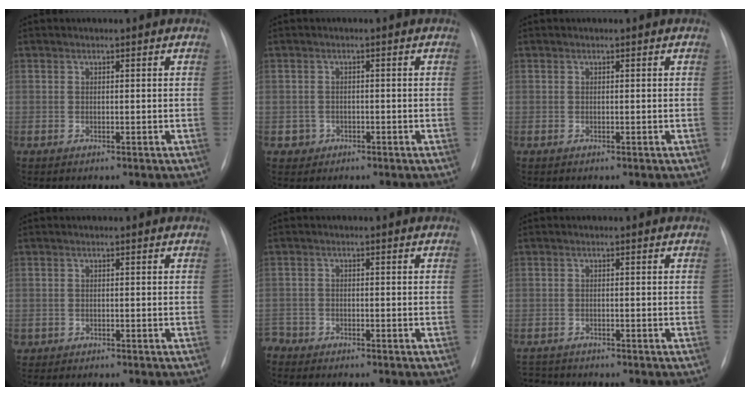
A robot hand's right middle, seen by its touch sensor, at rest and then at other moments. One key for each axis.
{"total": 1.9, "fx": -0.8, "fy": 1.7, "fz": -0.1, "tx": 0.004, "ty": 0.008, "tz": -0.012}
{"total": 0.0}
{"total": 0.9, "fx": -0.7, "fy": 0.6, "fz": 0.1, "tx": -0.011, "ty": 0.002, "tz": -0.010}
{"total": 3.5, "fx": -3.3, "fy": 1.2, "fz": 0.0, "tx": 0.001, "ty": -0.005, "tz": -0.059}
{"total": 2.8, "fx": -2.8, "fy": 0.5, "fz": -0.3, "tx": 0.003, "ty": -0.014, "tz": -0.046}